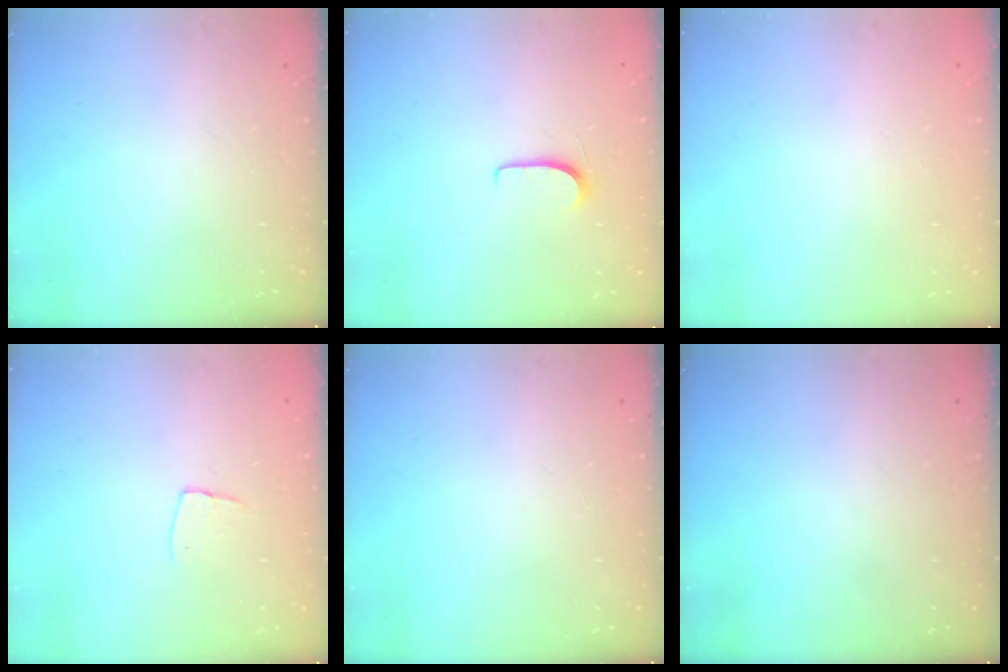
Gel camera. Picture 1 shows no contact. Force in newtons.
{"total": 5.1, "press": 5.1, "slide": 0.6}
{"total": 0.0}
{"total": 4.8, "press": 4.8, "slide": 0.3}
{"total": 0.0}
{"total": 0.0}